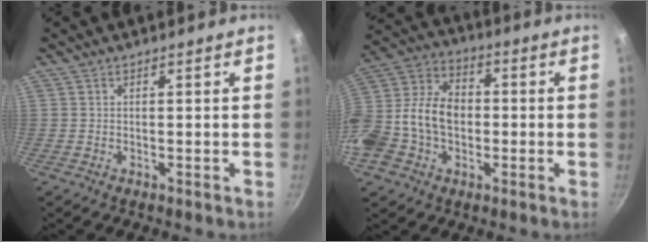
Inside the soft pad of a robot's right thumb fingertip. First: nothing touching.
{"total": 19.6, "force": [-2.7, 14.9, 12.6], "torque": [-0.246, 0.058, -0.054]}